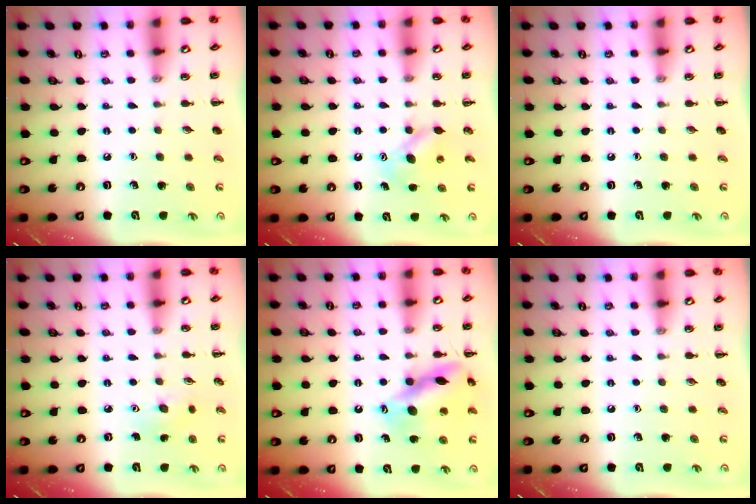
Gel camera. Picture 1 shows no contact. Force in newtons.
{"total": 5.2, "press": 5.1, "slide": 0.9}
{"total": 0.0}
{"total": 4.0, "press": 3.8, "slide": 1.1}
{"total": 14.6, "press": 14.5, "slide": 1.5}
{"total": 0.0}